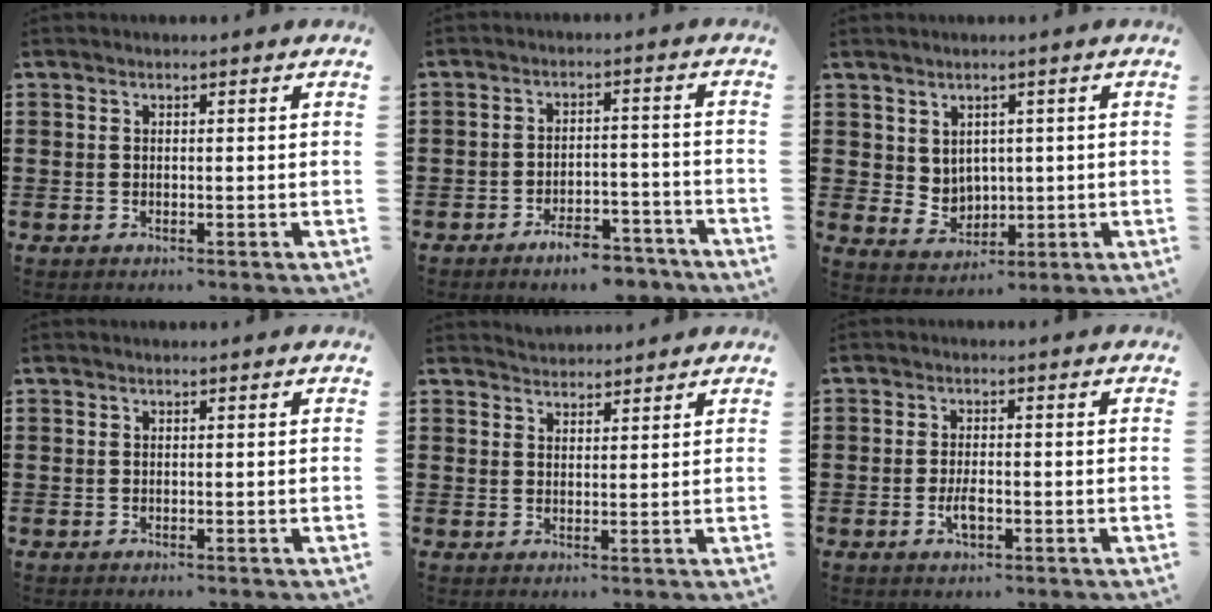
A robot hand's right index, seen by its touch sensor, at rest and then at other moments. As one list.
[{"total": 5.6, "force": [-5.1, 1.1, 2.1], "torque": [-0.030, 0.012, -0.094]}, {"total": 3.9, "force": [2.4, 3.0, 0.7], "torque": [-0.021, -0.006, 0.042]}, {"total": 0.0}, {"total": 1.9, "force": [1.9, 0.1, -0.5], "torque": [0.004, 0.001, 0.038]}, {"total": 3.1, "force": [-1.0, 1.2, 2.7], "torque": [-0.055, -0.001, -0.019]}]